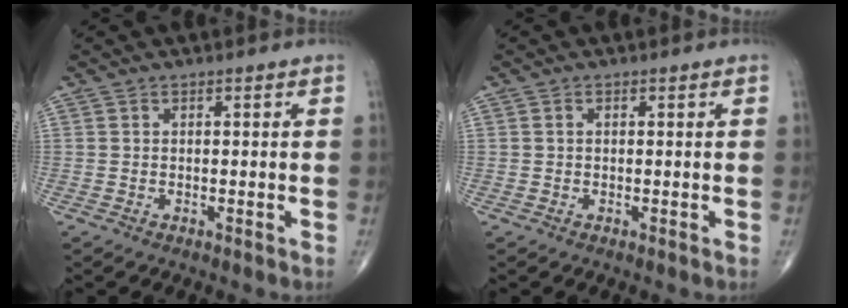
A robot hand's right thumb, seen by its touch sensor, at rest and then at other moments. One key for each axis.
{"total": 0.0}